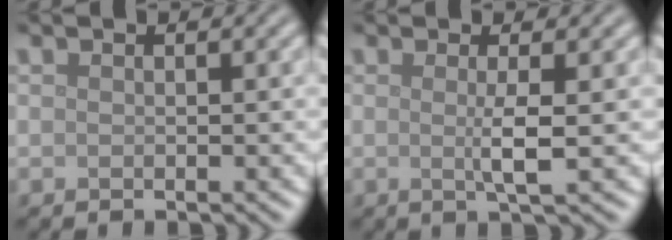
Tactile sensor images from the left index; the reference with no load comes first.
{"total": 2.4, "force": [0.0, 0.3, 2.4], "torque": [-0.045, -0.003, -0.005]}